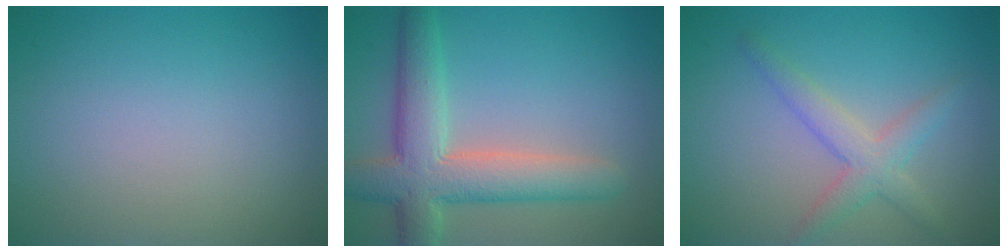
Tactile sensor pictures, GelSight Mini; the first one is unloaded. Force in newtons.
{"total": 6.9, "press": 6.9, "slide": 0.7}
{"total": 3.0, "press": 3.0, "slide": 0.1}